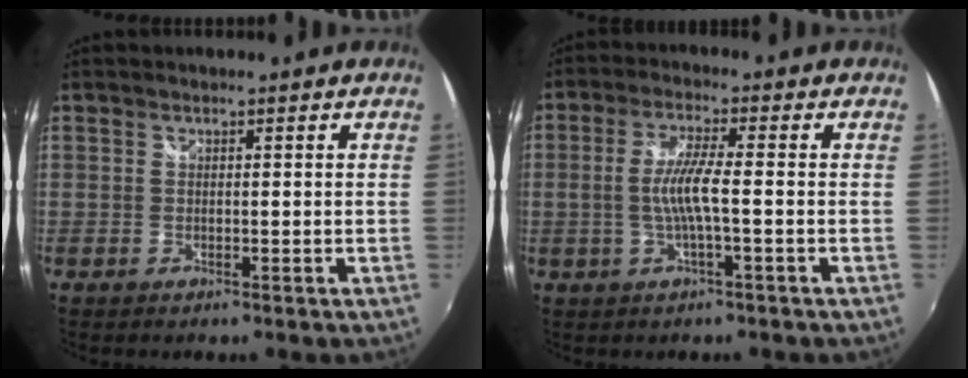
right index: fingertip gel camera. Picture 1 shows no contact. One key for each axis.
{"total": 6.0, "fx": -1.1, "fy": 0.0, "fz": 5.9, "tx": -0.120, "ty": -0.002, "tz": -0.019}